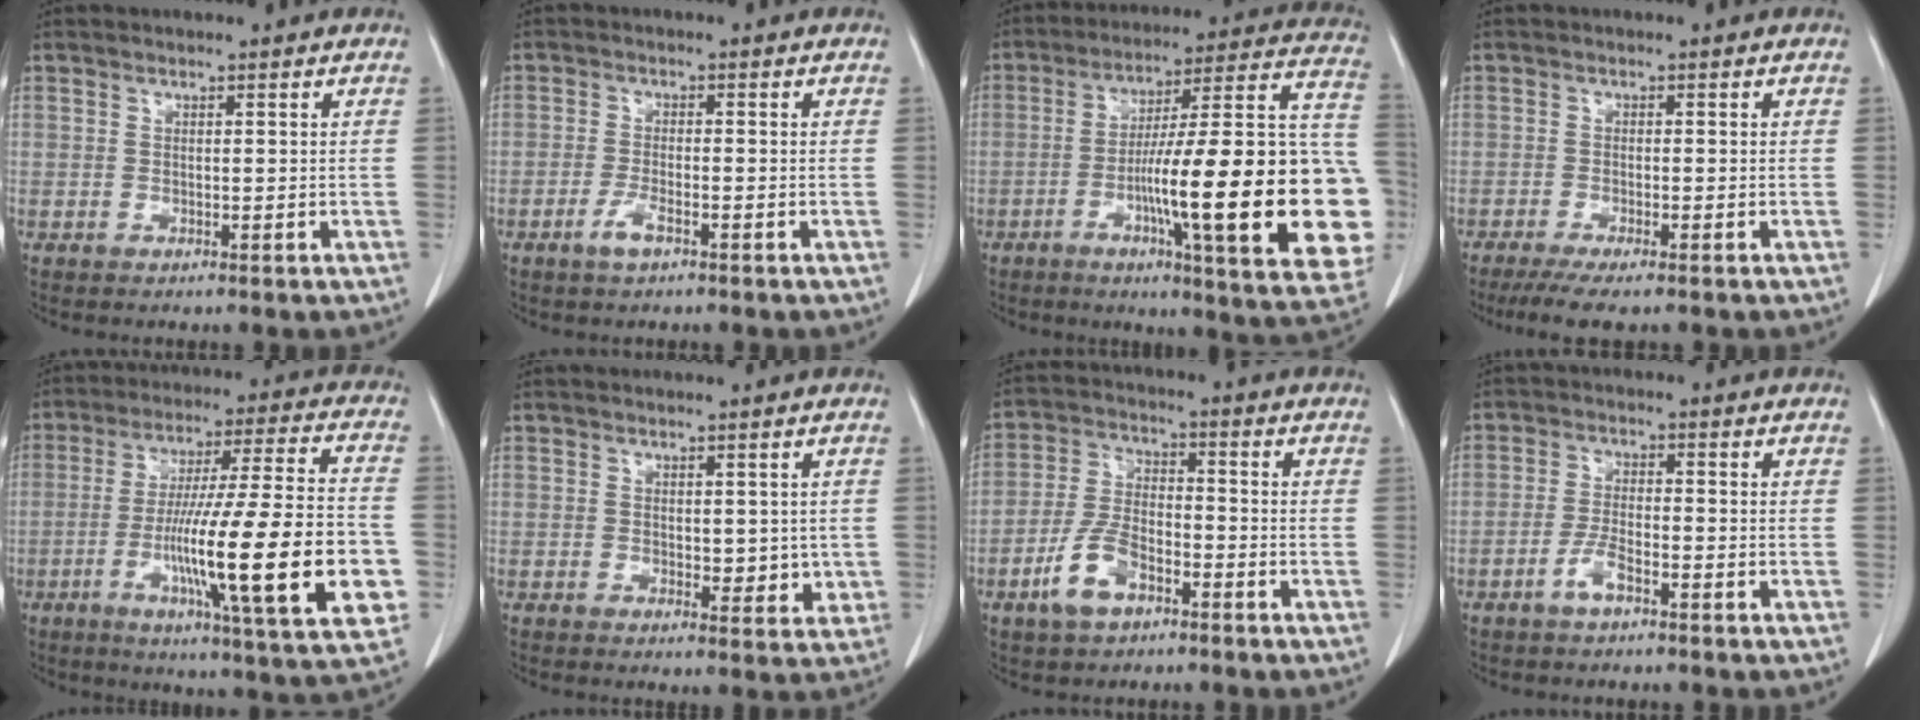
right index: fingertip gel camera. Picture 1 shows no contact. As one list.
[{"total": 2.7, "force": [-1.6, 0.6, 2.1], "torque": [-0.044, 0.000, -0.033]}, {"total": 29.6, "force": [-5.8, 2.6, 28.9], "torque": [-0.317, 0.010, -0.092]}, {"total": 4.8, "force": [-3.7, 0.3, 3.1], "torque": [-0.049, -0.011, -0.061]}, {"total": 24.1, "force": [-5.9, 1.1, 23.3], "torque": [-0.336, -0.014, -0.092]}, {"total": 3.4, "force": [0.3, 2.0, 2.8], "torque": [-0.024, -0.007, 0.010]}, {"total": 7.6, "force": [-4.2, 3.5, 5.2], "torque": [-0.118, 0.005, -0.082]}, {"total": 3.3, "force": [-2.0, 0.7, 2.4], "torque": [-0.049, 0.002, -0.042]}]